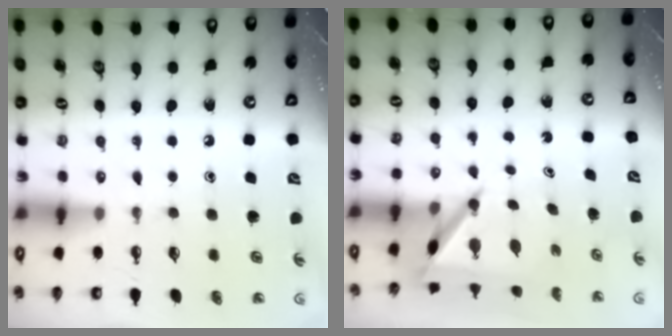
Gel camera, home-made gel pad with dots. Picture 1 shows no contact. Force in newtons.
{"total": 6.1, "press": 6.1, "slide": 0.5}